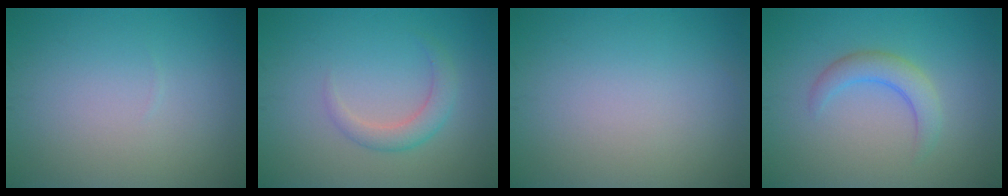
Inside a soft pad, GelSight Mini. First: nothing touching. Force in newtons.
{"total": 2.2, "press": 2.2, "slide": 0.2}
{"total": 0.0}
{"total": 2.8, "press": 2.8, "slide": 0.2}